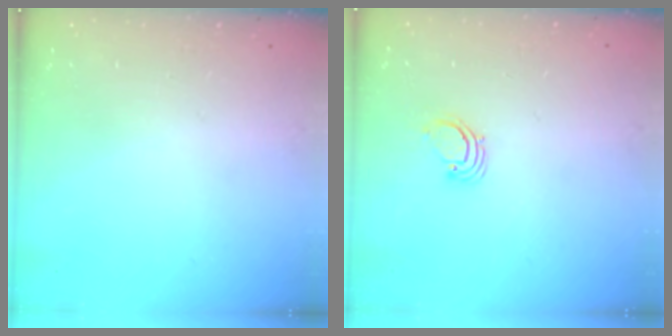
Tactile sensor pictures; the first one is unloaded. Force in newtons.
{"total": 1.9, "press": 1.9, "slide": 0.1}